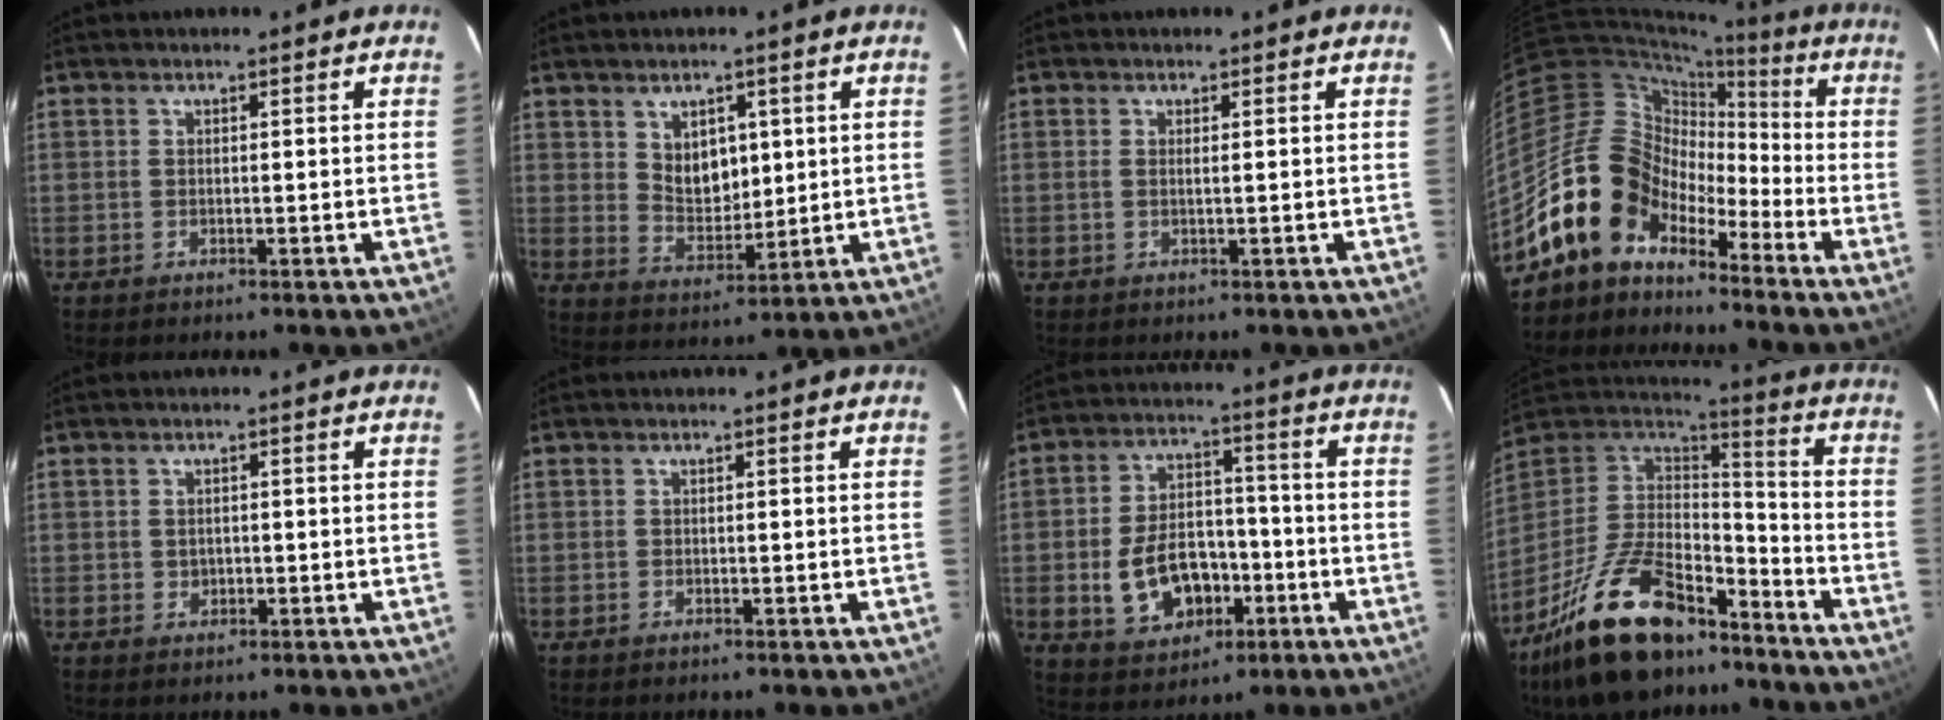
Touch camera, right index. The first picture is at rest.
{"total": 7.2, "force": [2.5, 4.9, 4.6], "torque": [-0.071, 0.001, 0.056]}
{"total": 0.6, "force": [0.1, -0.3, 0.6], "torque": [-0.013, 0.000, 0.000]}
{"total": 13.1, "force": [-9.8, 7.9, 3.9], "torque": [-0.078, 0.036, -0.192]}
{"total": 1.4, "force": [-0.1, 1.3, 0.4], "torque": [-0.002, 0.003, 0.001]}
{"total": 0.0}
{"total": 12.9, "force": [-4.0, 8.5, 8.9], "torque": [-0.185, 0.015, -0.047]}
{"total": 25.6, "force": [-17.7, 11.0, 14.8], "torque": [-0.305, -0.002, -0.293]}